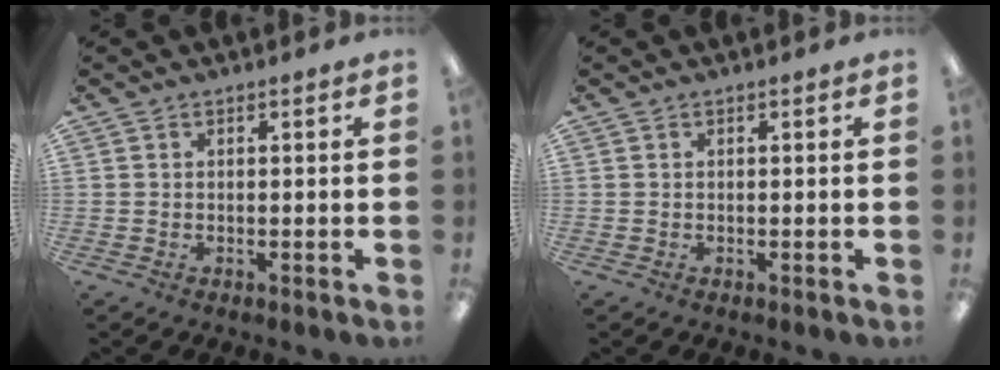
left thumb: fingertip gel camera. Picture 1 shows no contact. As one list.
[{"total": 0.0}]